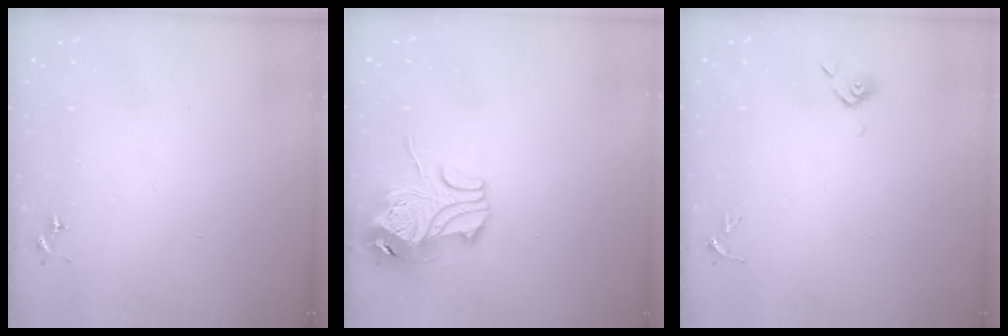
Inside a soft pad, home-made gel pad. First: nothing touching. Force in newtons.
{"total": 10.5, "press": 10.4, "slide": 1.5}
{"total": 3.5, "press": 3.4, "slide": 0.9}